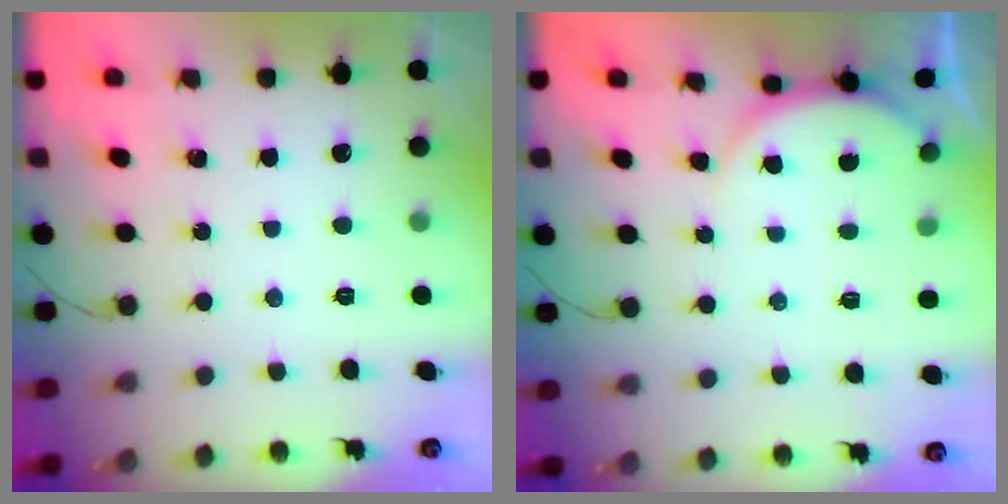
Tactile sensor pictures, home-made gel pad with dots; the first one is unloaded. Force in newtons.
{"total": 3.9, "press": 3.9, "slide": 0.5}